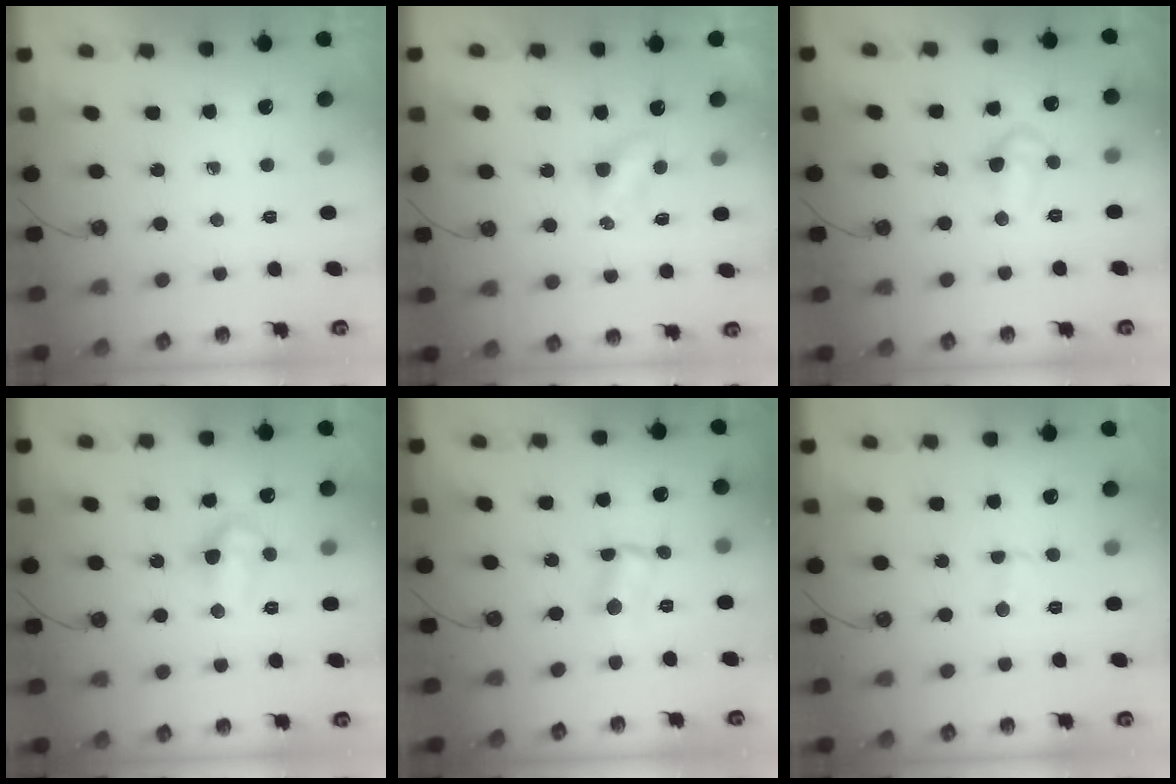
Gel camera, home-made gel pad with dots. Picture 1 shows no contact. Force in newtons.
{"total": 3.7, "press": 3.7, "slide": 0.5}
{"total": 7.6, "press": 7.6, "slide": 0.9}
{"total": 9.6, "press": 9.6, "slide": 0.8}
{"total": 2.9, "press": 1.4, "slide": 2.5}
{"total": 2.1, "press": 2.1, "slide": 0.2}